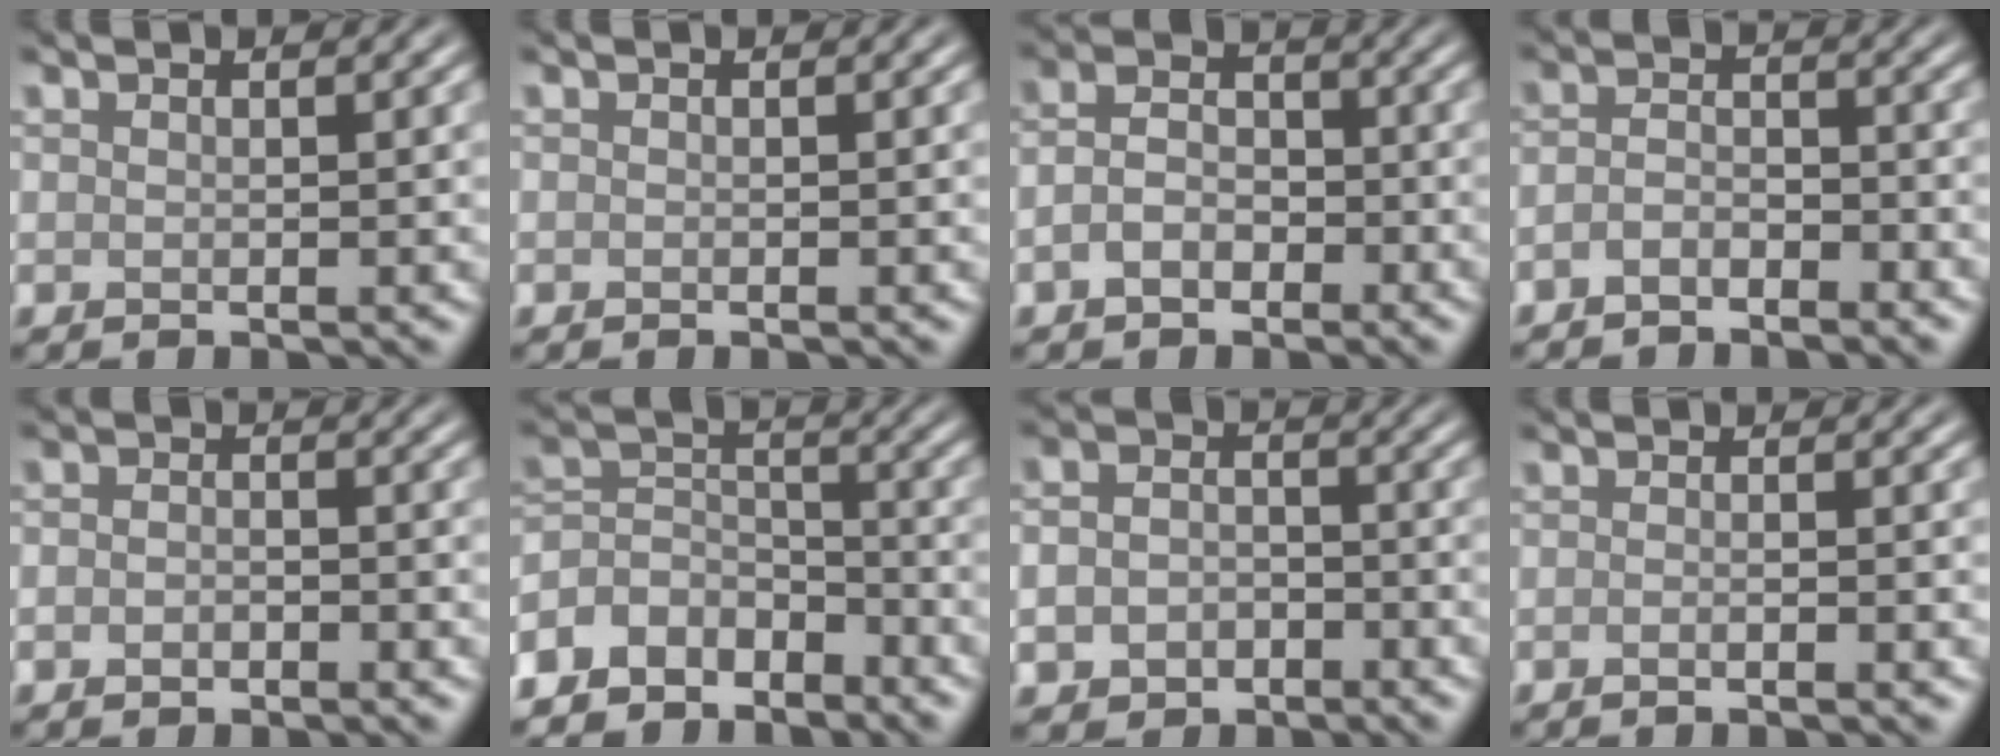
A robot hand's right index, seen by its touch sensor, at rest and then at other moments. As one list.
[{"total": 0.0}, {"total": 3.2, "force": [-1.4, 2.2, 1.9], "torque": [-0.036, 0.006, -0.034]}, {"total": 2.2, "force": [-1.7, 0.9, 1.1], "torque": [-0.024, 0.002, -0.039]}, {"total": 1.8, "force": [-0.9, 1.1, 1.1], "torque": [-0.015, 0.000, -0.016]}, {"total": 6.3, "force": [-5.1, 3.3, 1.6], "torque": [-0.030, -0.003, -0.103]}, {"total": 4.9, "force": [-2.3, 3.7, 2.3], "torque": [-0.030, -0.010, -0.039]}, {"total": 2.3, "force": [-1.0, 0.8, 1.9], "torque": [-0.009, 0.002, -0.026]}]